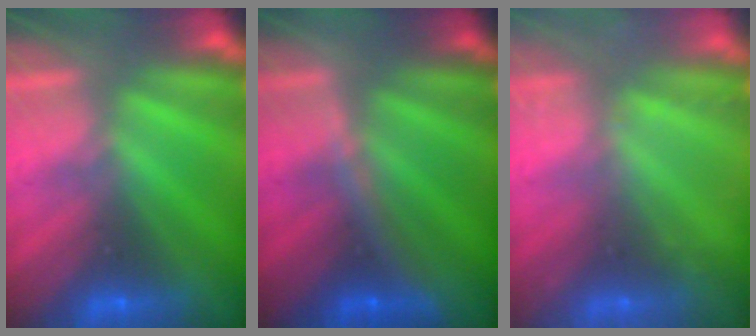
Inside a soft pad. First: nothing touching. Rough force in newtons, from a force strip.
{"total": 3.4}
{"total": 2.3}